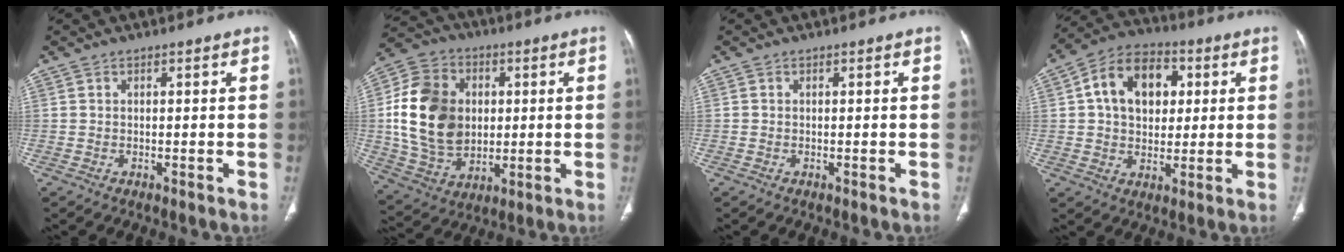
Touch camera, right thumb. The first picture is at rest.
{"total": 18.8, "force": [1.8, 14.5, 11.9], "torque": [-0.201, 0.003, 0.039]}
{"total": 0.0}
{"total": 13.9, "force": [3.2, 9.8, 9.3], "torque": [-0.119, 0.009, 0.045]}